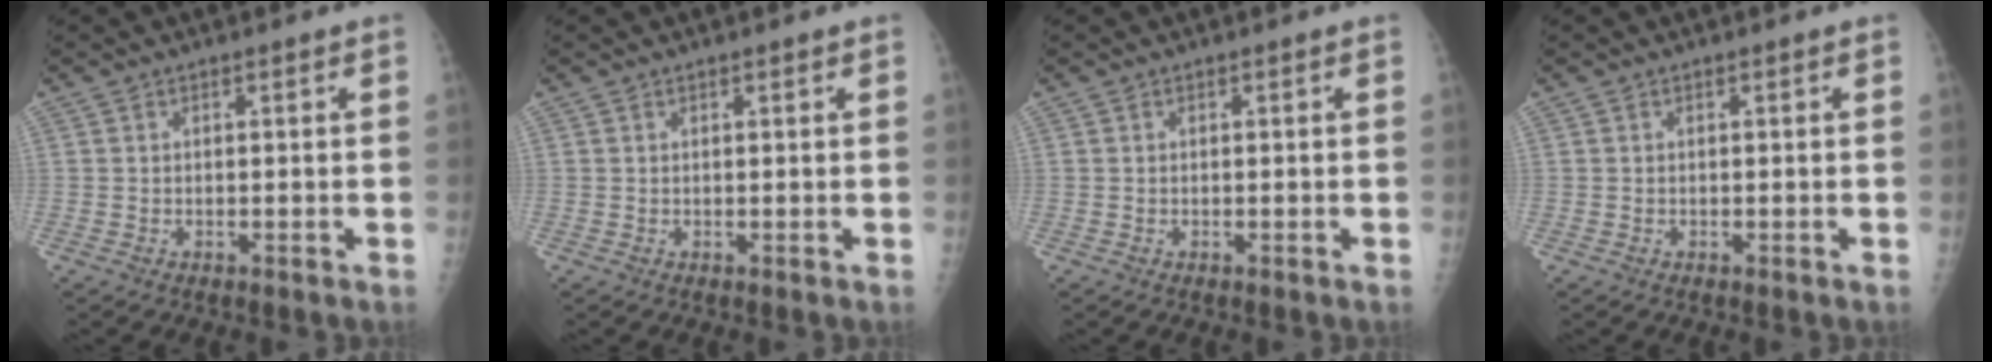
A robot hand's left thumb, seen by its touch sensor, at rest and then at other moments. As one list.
[{"total": 0.6, "force": [0.4, 0.1, 0.4], "torque": [-0.005, -0.001, 0.005]}, {"total": 0.0}, {"total": 0.0}]